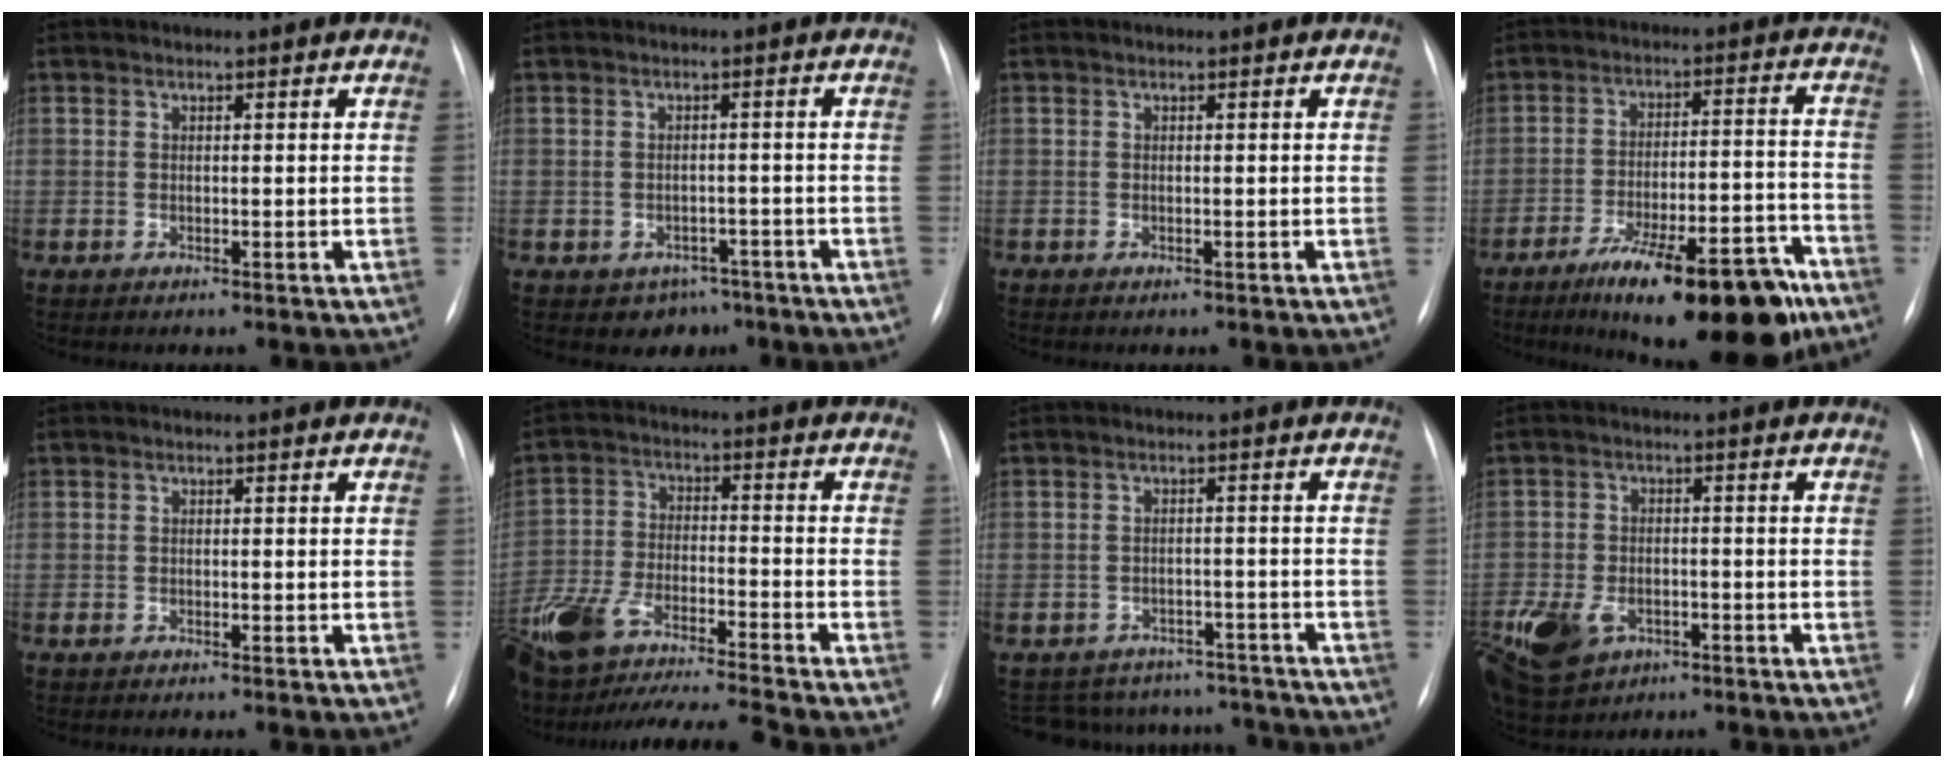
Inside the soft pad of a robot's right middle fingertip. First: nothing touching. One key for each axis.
{"total": 4.0, "fx": -2.7, "fy": 2.9, "fz": 0.8, "tx": -0.003, "ty": 0.012, "tz": -0.028}
{"total": 0.0}
{"total": 19.1, "fx": -13.3, "fy": 4.3, "fz": 13.0, "tx": -0.149, "ty": 0.022, "tz": -0.204}
{"total": 0.6, "fx": -0.5, "fy": 0.1, "fz": 0.3, "tx": -0.010, "ty": -0.001, "tz": -0.009}
{"total": 17.8, "fx": -15.5, "fy": 1.3, "fz": 8.6, "tx": -0.194, "ty": -0.007, "tz": -0.273}
{"total": 13.8, "fx": -12.6, "fy": 5.3, "fz": 1.9, "tx": -0.037, "ty": 0.024, "tz": -0.153}
{"total": 14.6, "fx": -7.0, "fy": 10.5, "fz": 7.5, "tx": -0.203, "ty": -0.002, "tz": -0.107}